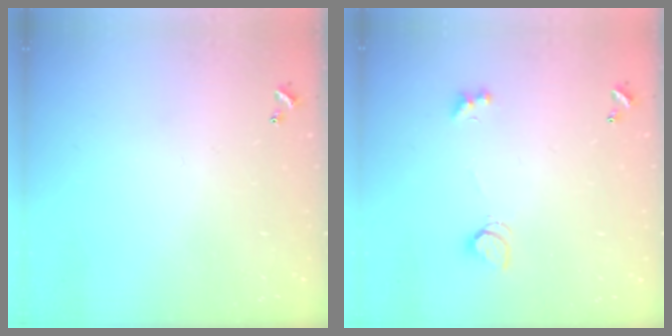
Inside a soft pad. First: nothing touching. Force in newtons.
{"total": 2.8, "press": 2.8, "slide": 0.6}